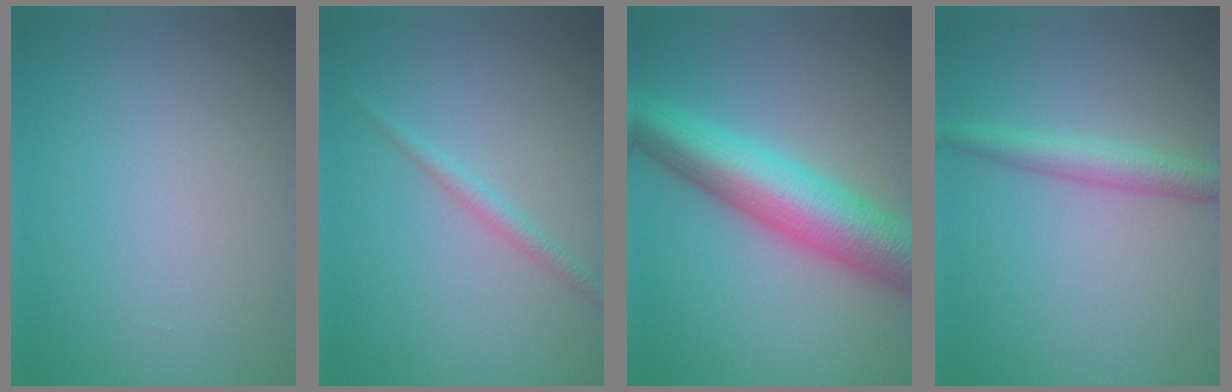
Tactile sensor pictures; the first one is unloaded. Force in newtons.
{"total": 1.4, "press": 1.4, "slide": 0.0}
{"total": 9.2, "press": 9.2, "slide": 0.0}
{"total": 2.7, "press": 2.7, "slide": 0.1}